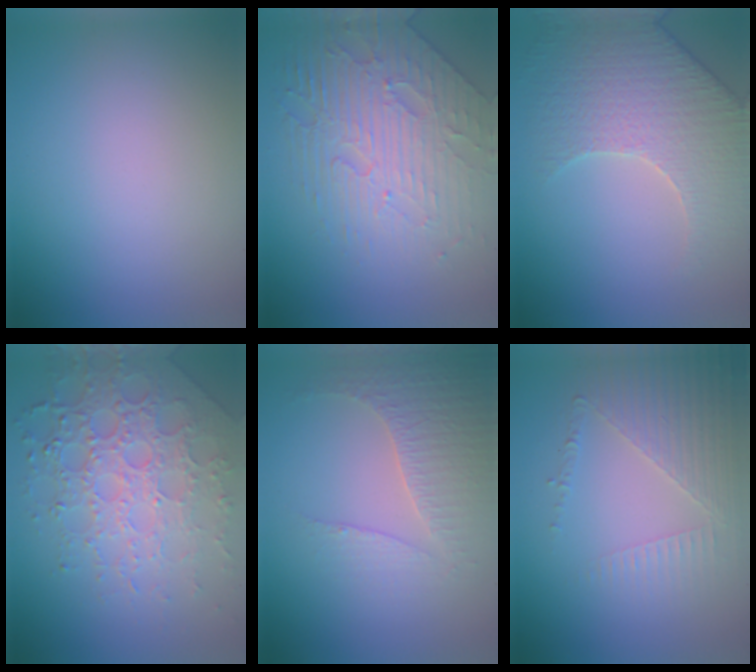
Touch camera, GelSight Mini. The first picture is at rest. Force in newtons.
{"total": 5.5, "press": 4.7, "slide": 2.9}
{"total": 5.3, "press": 5.0, "slide": 1.7}
{"total": 7.7, "press": 5.3, "slide": 5.5}
{"total": 4.2, "press": 3.0, "slide": 2.9}
{"total": 3.6, "press": 3.2, "slide": 1.7}